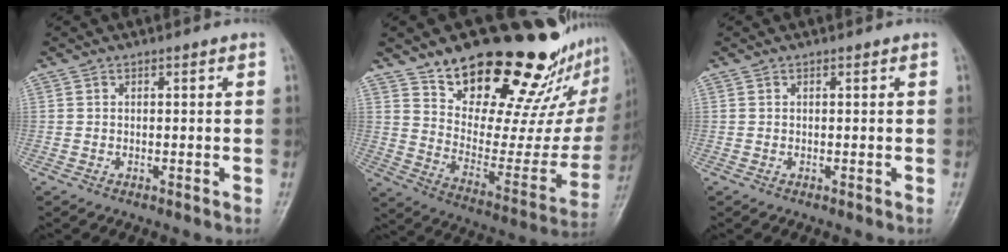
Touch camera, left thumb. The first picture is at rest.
{"total": 29.4, "force": [21.5, 11.0, 16.7], "torque": [-0.205, -0.110, 0.315]}
{"total": 0.0}